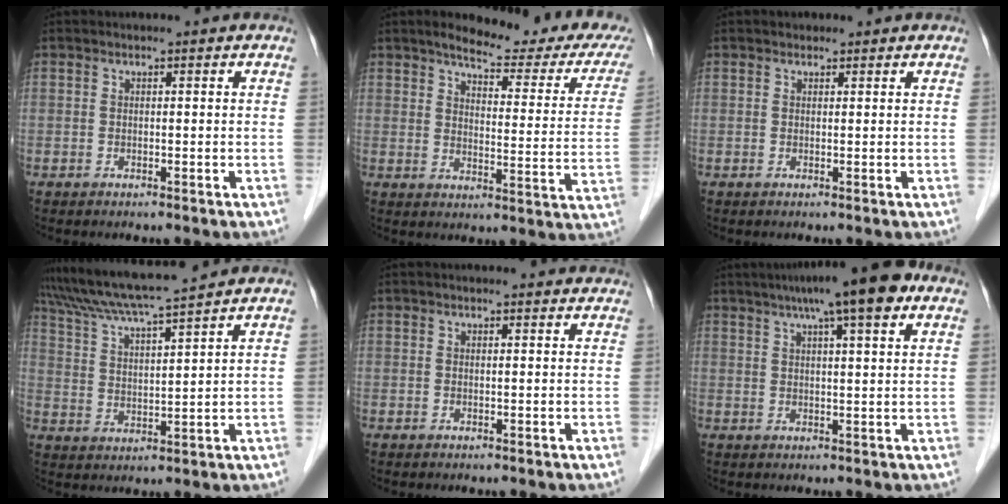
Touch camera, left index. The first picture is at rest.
{"total": 18.1, "force": [15.5, 2.8, 9.0], "torque": [-0.102, -0.032, 0.177]}
{"total": 1.1, "force": [0.9, 0.7, 0.1], "torque": [-0.002, 0.005, 0.010]}
{"total": 10.7, "force": [9.7, -1.6, 4.2], "torque": [-0.082, 0.011, 0.174]}
{"total": 3.9, "force": [3.7, 0.7, 1.1], "torque": [-0.011, 0.010, 0.034]}
{"total": 11.5, "force": [7.1, 1.1, 9.0], "torque": [-0.137, 0.029, 0.099]}